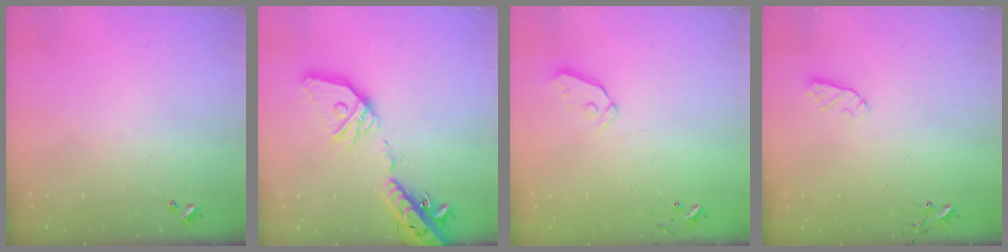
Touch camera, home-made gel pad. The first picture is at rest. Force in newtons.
{"total": 23.1, "press": 22.8, "slide": 3.6}
{"total": 4.9, "press": 4.8, "slide": 0.9}
{"total": 4.4, "press": 4.4, "slide": 0.6}